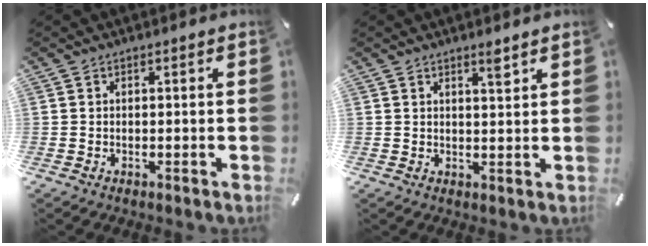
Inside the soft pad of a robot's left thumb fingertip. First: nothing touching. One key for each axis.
{"total": 2.7, "fx": 2.0, "fy": 0.4, "fz": 1.8, "tx": -0.032, "ty": -0.004, "tz": 0.033}